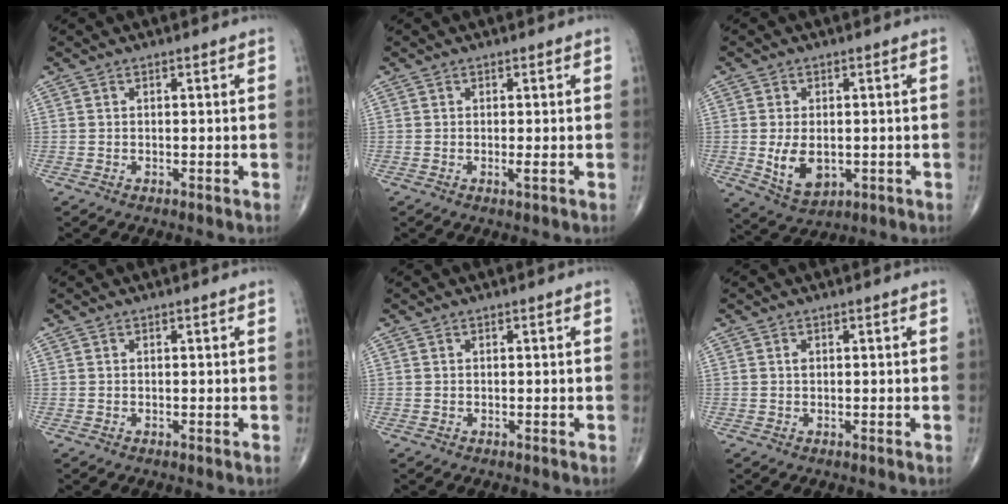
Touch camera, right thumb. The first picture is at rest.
{"total": 0.9, "force": [-0.1, -0.1, 0.9], "torque": [-0.019, -0.004, -0.002]}
{"total": 7.4, "force": [-0.9, 4.7, 5.6], "torque": [-0.085, -0.009, -0.002]}
{"total": 0.0}
{"total": 0.0}
{"total": 0.7, "force": [0.2, 0.5, 0.5], "torque": [-0.008, 0.000, 0.003]}